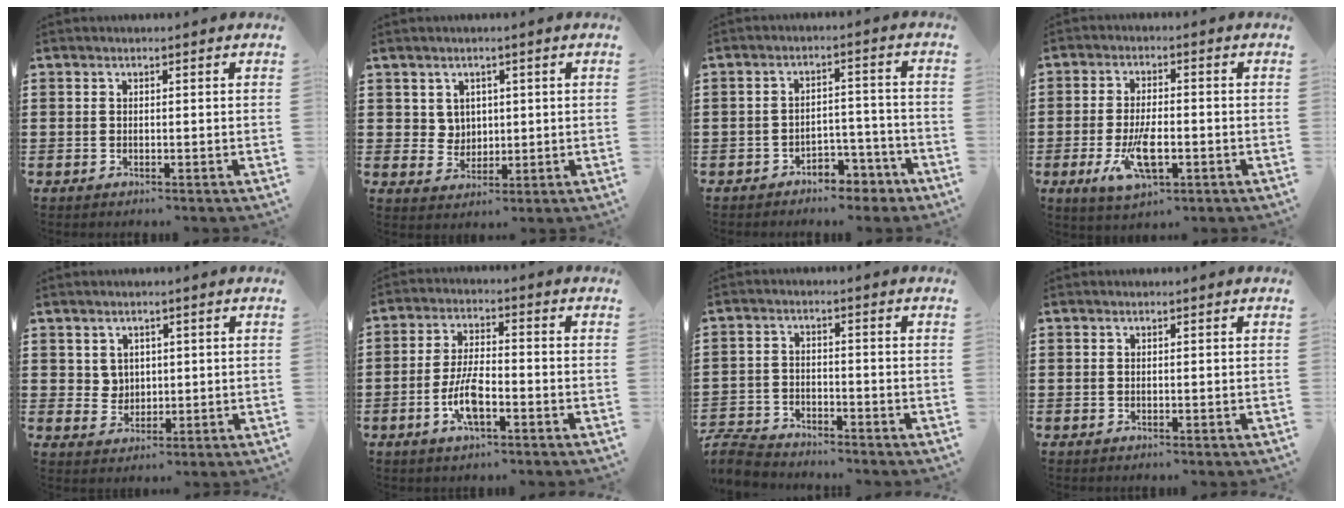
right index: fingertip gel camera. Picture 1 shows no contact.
{"total": 3.4, "force": [1.6, 2.9, 0.7], "torque": [-0.026, 0.011, 0.030]}
{"total": 4.3, "force": [-3.9, 1.5, 1.2], "torque": [-0.022, 0.009, -0.077]}
{"total": 7.8, "force": [-2.4, 3.1, 6.7], "torque": [-0.134, -0.016, -0.042]}
{"total": 3.0, "force": [1.6, 2.5, 0.5], "torque": [-0.021, 0.011, 0.031]}
{"total": 6.8, "force": [-2.6, 2.2, 5.8], "torque": [-0.130, -0.007, -0.052]}
{"total": 4.4, "force": [-4.3, 0.7, 0.6], "torque": [-0.033, -0.002, -0.095]}
{"total": 0.0}